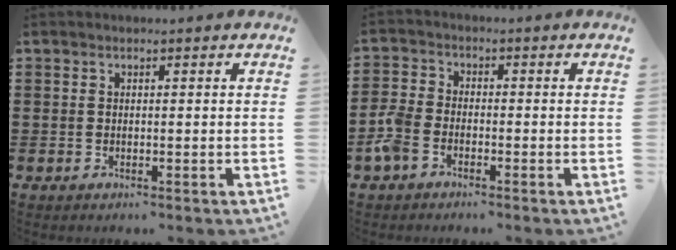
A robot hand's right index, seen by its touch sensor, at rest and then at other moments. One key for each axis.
{"total": 4.0, "fx": -2.5, "fy": 2.1, "fz": 2.3, "tx": -0.076, "ty": -0.004, "tz": -0.058}